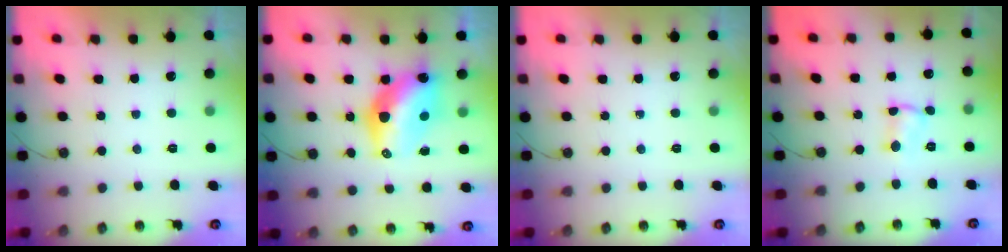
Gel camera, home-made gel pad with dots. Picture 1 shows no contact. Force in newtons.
{"total": 12.8, "press": 12.7, "slide": 1.2}
{"total": 0.0}
{"total": 1.9, "press": 1.9, "slide": 0.4}